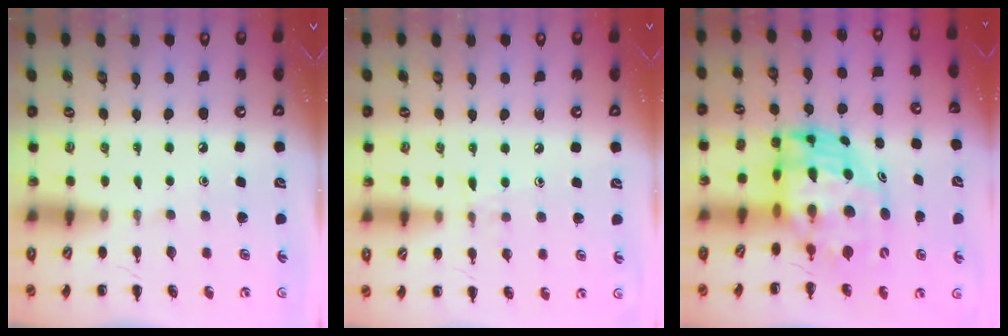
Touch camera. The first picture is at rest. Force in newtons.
{"total": 6.4, "press": 6.0, "slide": 2.0}
{"total": 9.1, "press": 8.9, "slide": 2.1}